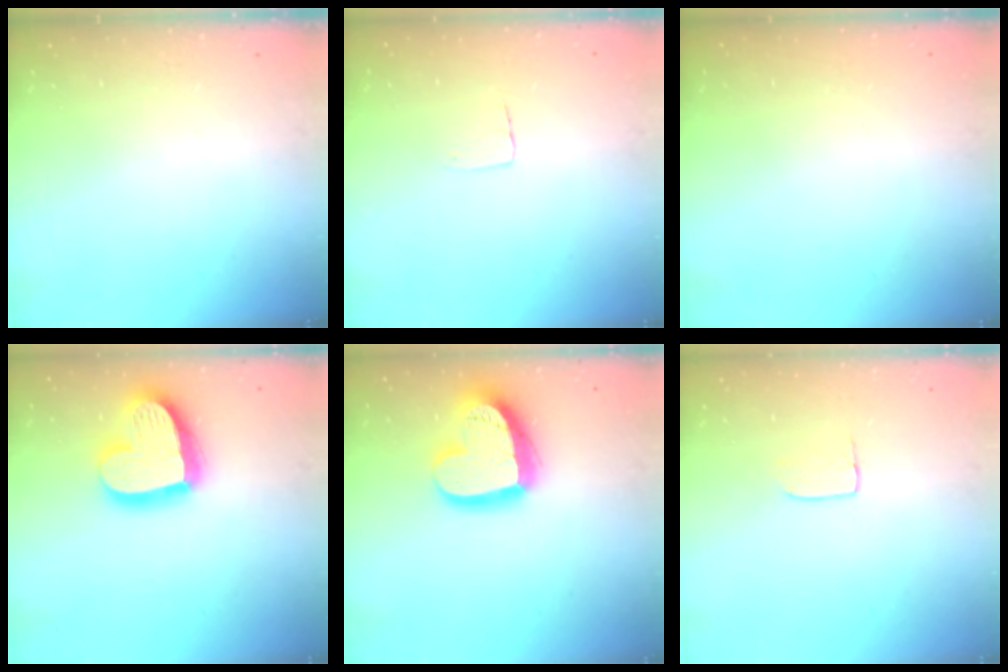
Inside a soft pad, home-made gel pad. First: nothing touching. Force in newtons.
{"total": 4.3, "press": 4.3, "slide": 0.3}
{"total": 0.0}
{"total": 21.1, "press": 21.0, "slide": 1.8}
{"total": 18.8, "press": 18.7, "slide": 1.8}
{"total": 3.4, "press": 3.4, "slide": 0.3}